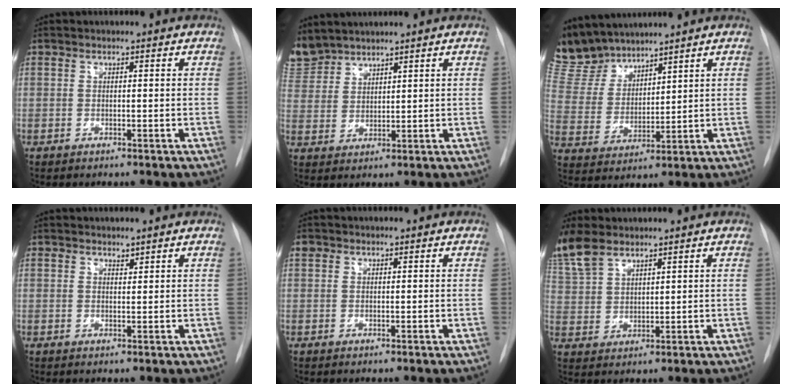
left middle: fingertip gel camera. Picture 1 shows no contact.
{"total": 6.2, "force": [5.9, 1.8, 0.2], "torque": [-0.009, 0.009, 0.129]}
{"total": 10.1, "force": [9.5, 2.8, 1.9], "torque": [-0.055, 0.006, 0.207]}
{"total": 0.8, "force": [0.8, 0.2, 0.1], "torque": [-0.004, -0.003, 0.013]}
{"total": 0.9, "force": [0.5, 0.7, 0.1], "torque": [0.001, 0.014, 0.007]}
{"total": 7.7, "force": [6.5, 2.7, 3.2], "torque": [-0.080, 0.008, 0.145]}